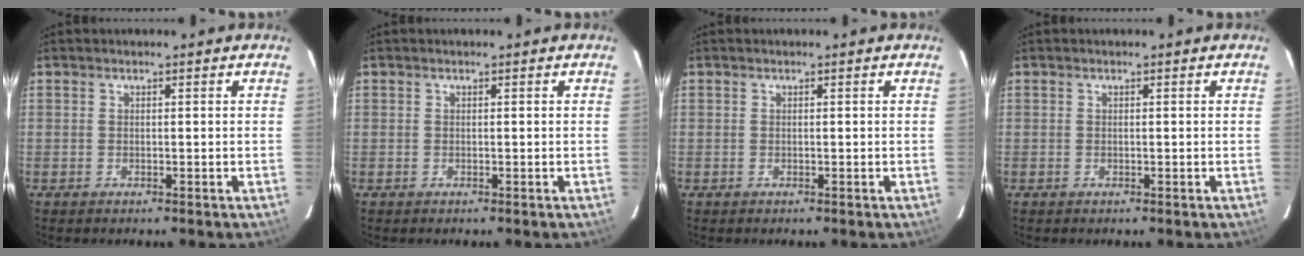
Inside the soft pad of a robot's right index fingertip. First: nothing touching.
{"total": 0.0}
{"total": 0.0}
{"total": 0.0}